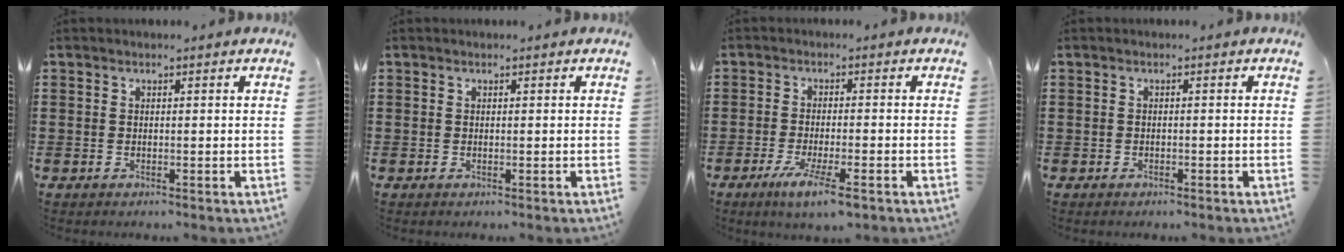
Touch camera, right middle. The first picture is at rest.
{"total": 0.0}
{"total": 5.5, "force": [-3.5, 0.6, 4.2], "torque": [-0.080, -0.012, -0.059]}
{"total": 0.7, "force": [-0.6, 0.3, 0.1], "torque": [-0.004, -0.001, -0.013]}